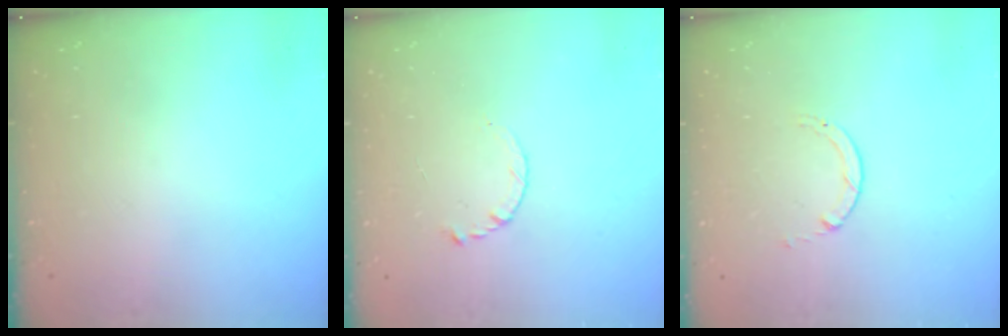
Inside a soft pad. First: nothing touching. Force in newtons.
{"total": 3.9, "press": 3.9, "slide": 0.5}
{"total": 0.7, "press": 0.7, "slide": 0.1}